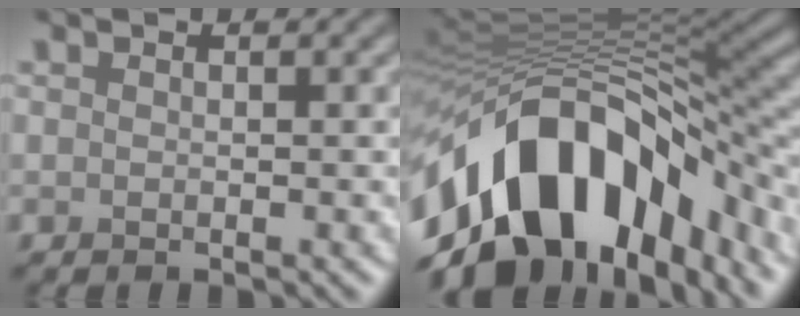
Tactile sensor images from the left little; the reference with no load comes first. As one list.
[{"total": 15.1, "force": [-7.8, 8.1, 10.1], "torque": [-0.171, 0.013, -0.129]}]